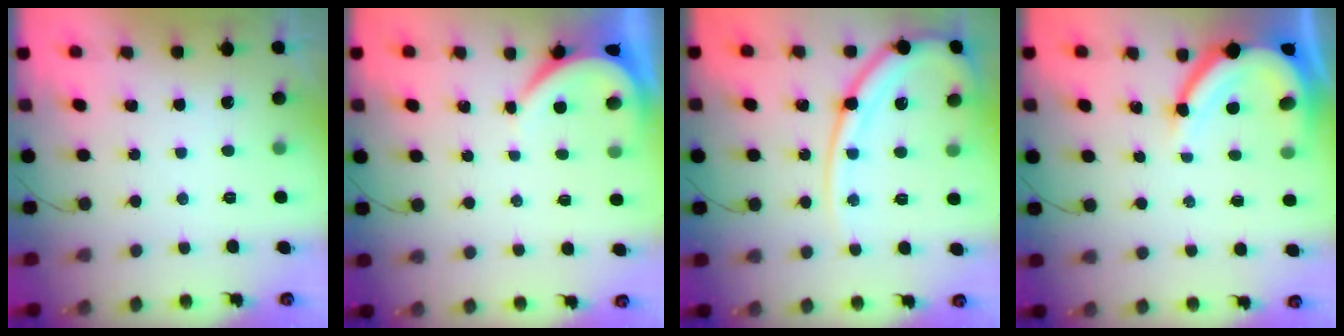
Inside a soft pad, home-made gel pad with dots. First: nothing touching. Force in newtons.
{"total": 3.8, "press": 3.8, "slide": 0.2}
{"total": 15.5, "press": 15.4, "slide": 1.7}
{"total": 9.6, "press": 9.5, "slide": 1.1}